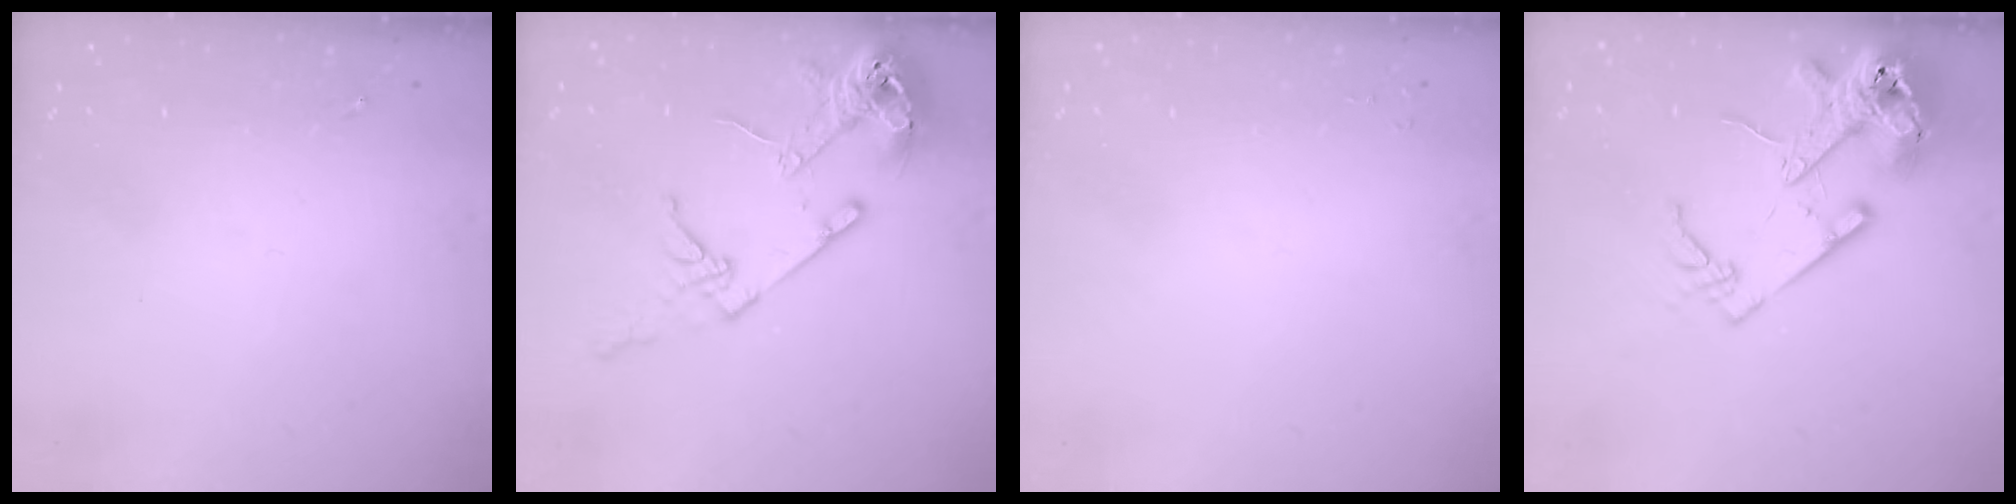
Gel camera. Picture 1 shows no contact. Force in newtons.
{"total": 17.0, "press": 16.9, "slide": 1.9}
{"total": 2.2, "press": 2.2, "slide": 0.2}
{"total": 17.9, "press": 17.8, "slide": 2.5}